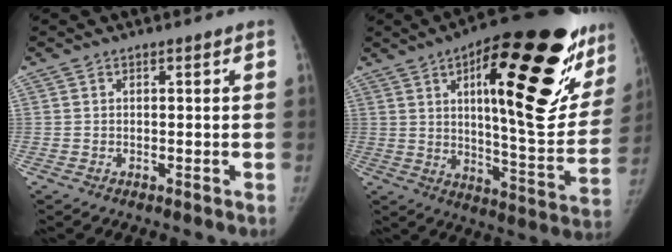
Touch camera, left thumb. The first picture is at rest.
{"total": 33.9, "force": [14.2, 11.2, 28.6], "torque": [-0.327, -0.020, 0.213]}